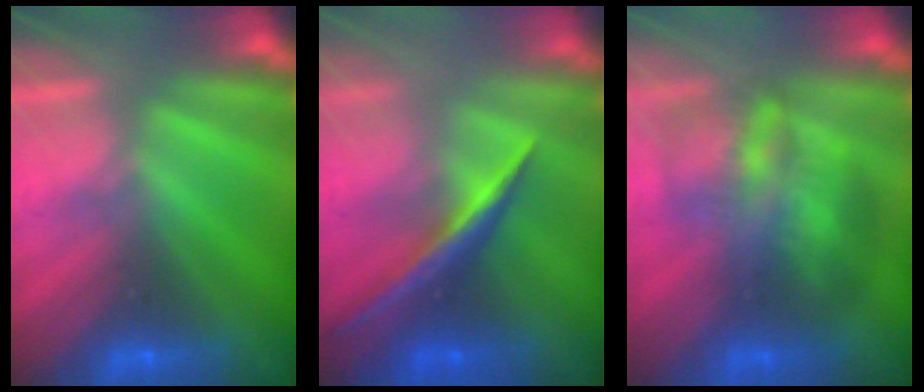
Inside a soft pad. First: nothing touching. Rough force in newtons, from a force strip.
{"total": 1.8}
{"total": 3.6}